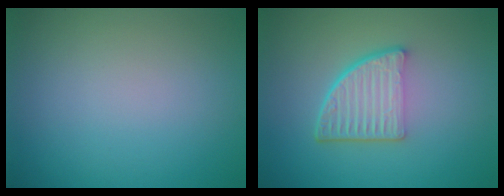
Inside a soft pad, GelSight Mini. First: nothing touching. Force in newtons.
{"total": 5.2, "press": 3.6, "slide": 3.7}